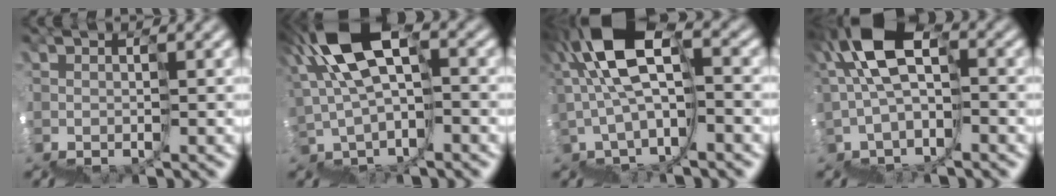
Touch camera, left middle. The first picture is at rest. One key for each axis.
{"total": 7.7, "fx": 3.5, "fy": 4.2, "fz": 5.5, "tx": -0.117, "ty": 0.034, "tz": 0.054}
{"total": 6.3, "fx": 2.1, "fy": 3.0, "fz": 5.2, "tx": -0.109, "ty": 0.042, "tz": 0.028}
{"total": 6.5, "fx": 1.9, "fy": 3.8, "fz": 4.9, "tx": -0.092, "ty": 0.039, "tz": 0.022}